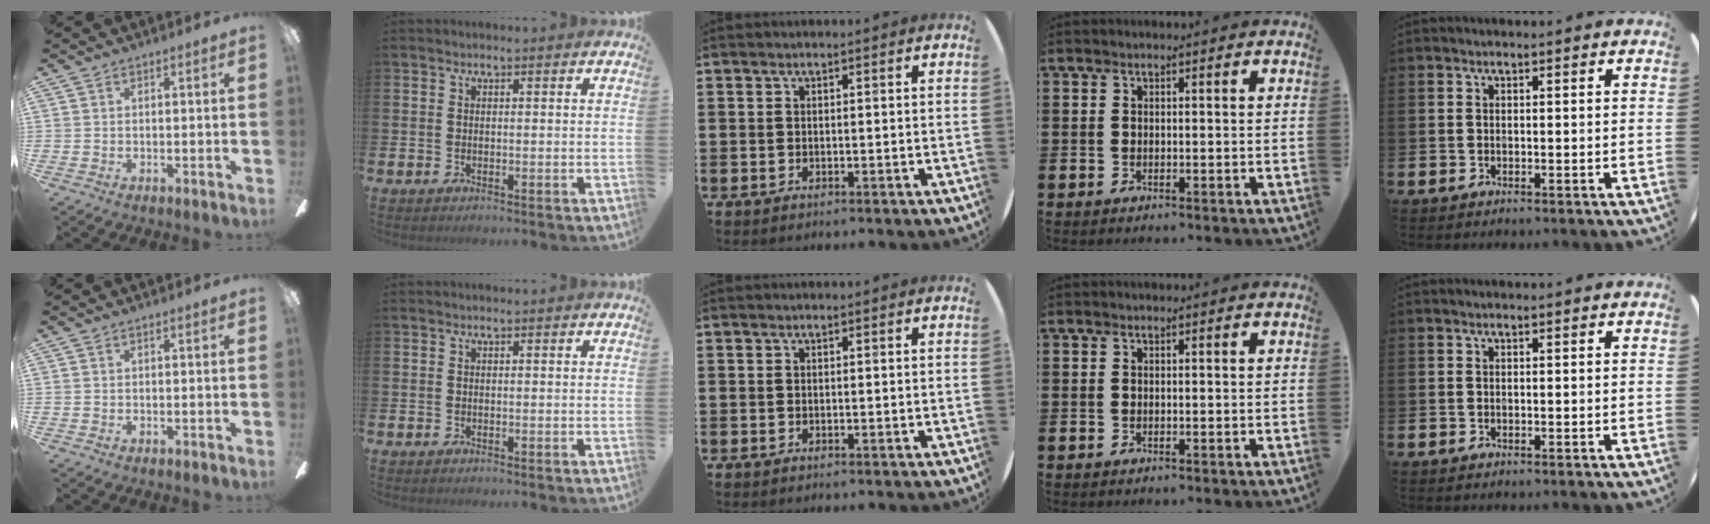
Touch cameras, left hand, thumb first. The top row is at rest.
{}